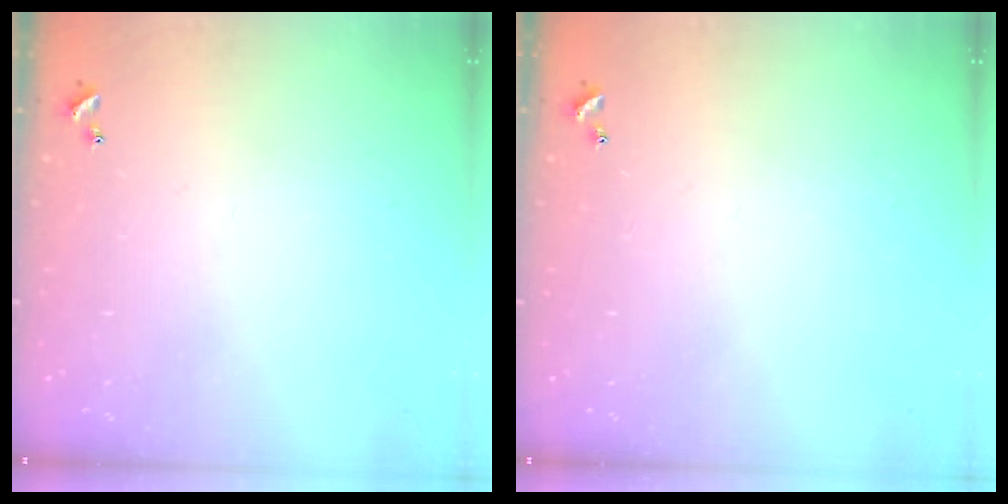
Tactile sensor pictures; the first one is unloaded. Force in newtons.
{"total": 0.0}